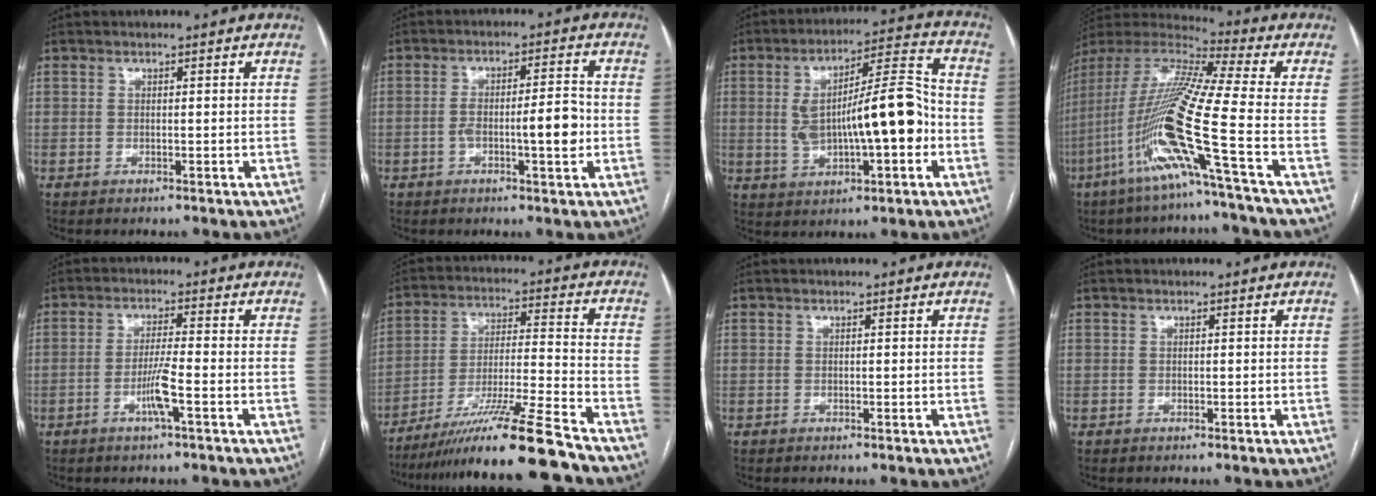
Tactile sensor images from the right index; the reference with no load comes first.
{"total": 6.8, "force": [-1.5, 1.1, 6.5], "torque": [-0.111, 0.012, -0.022]}
{"total": 15.1, "force": [-1.4, 3.6, 14.6], "torque": [-0.250, 0.029, -0.012]}
{"total": 20.2, "force": [-7.2, -1.0, 18.8], "torque": [-0.402, -0.027, -0.153]}
{"total": 4.6, "force": [-1.9, -0.5, 4.2], "torque": [-0.081, -0.006, -0.037]}
{"total": 16.7, "force": [-13.8, -2.1, 9.3], "torque": [-0.169, -0.020, -0.237]}
{"total": 0.0}
{"total": 0.0}